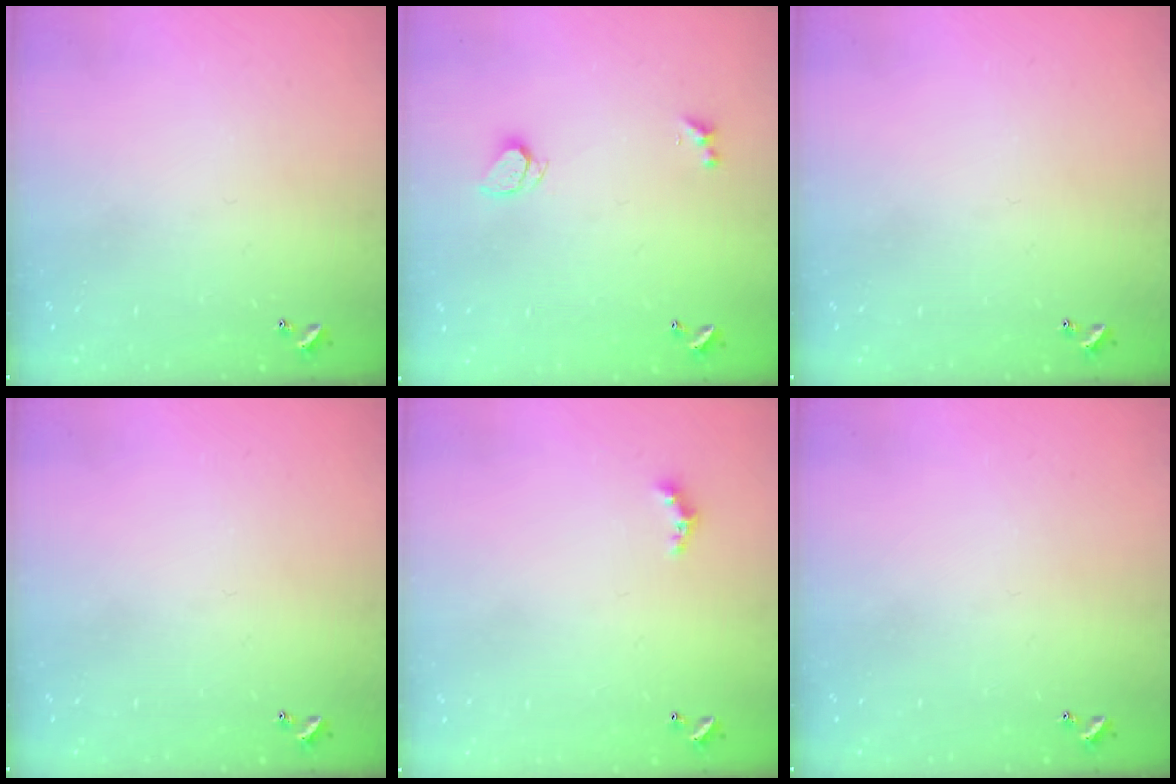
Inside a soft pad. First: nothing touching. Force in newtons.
{"total": 0.9, "press": 0.8, "slide": 0.3}
{"total": 0.0}
{"total": 0.0}
{"total": 2.8, "press": 2.7, "slide": 0.6}
{"total": 0.0}